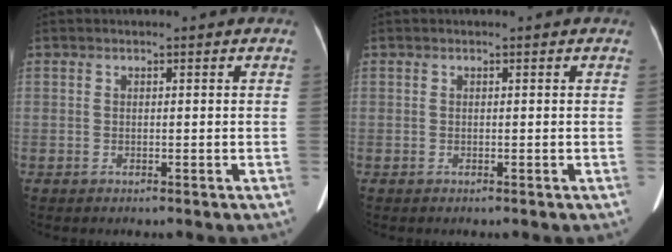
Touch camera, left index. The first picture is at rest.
{"total": 0.0}